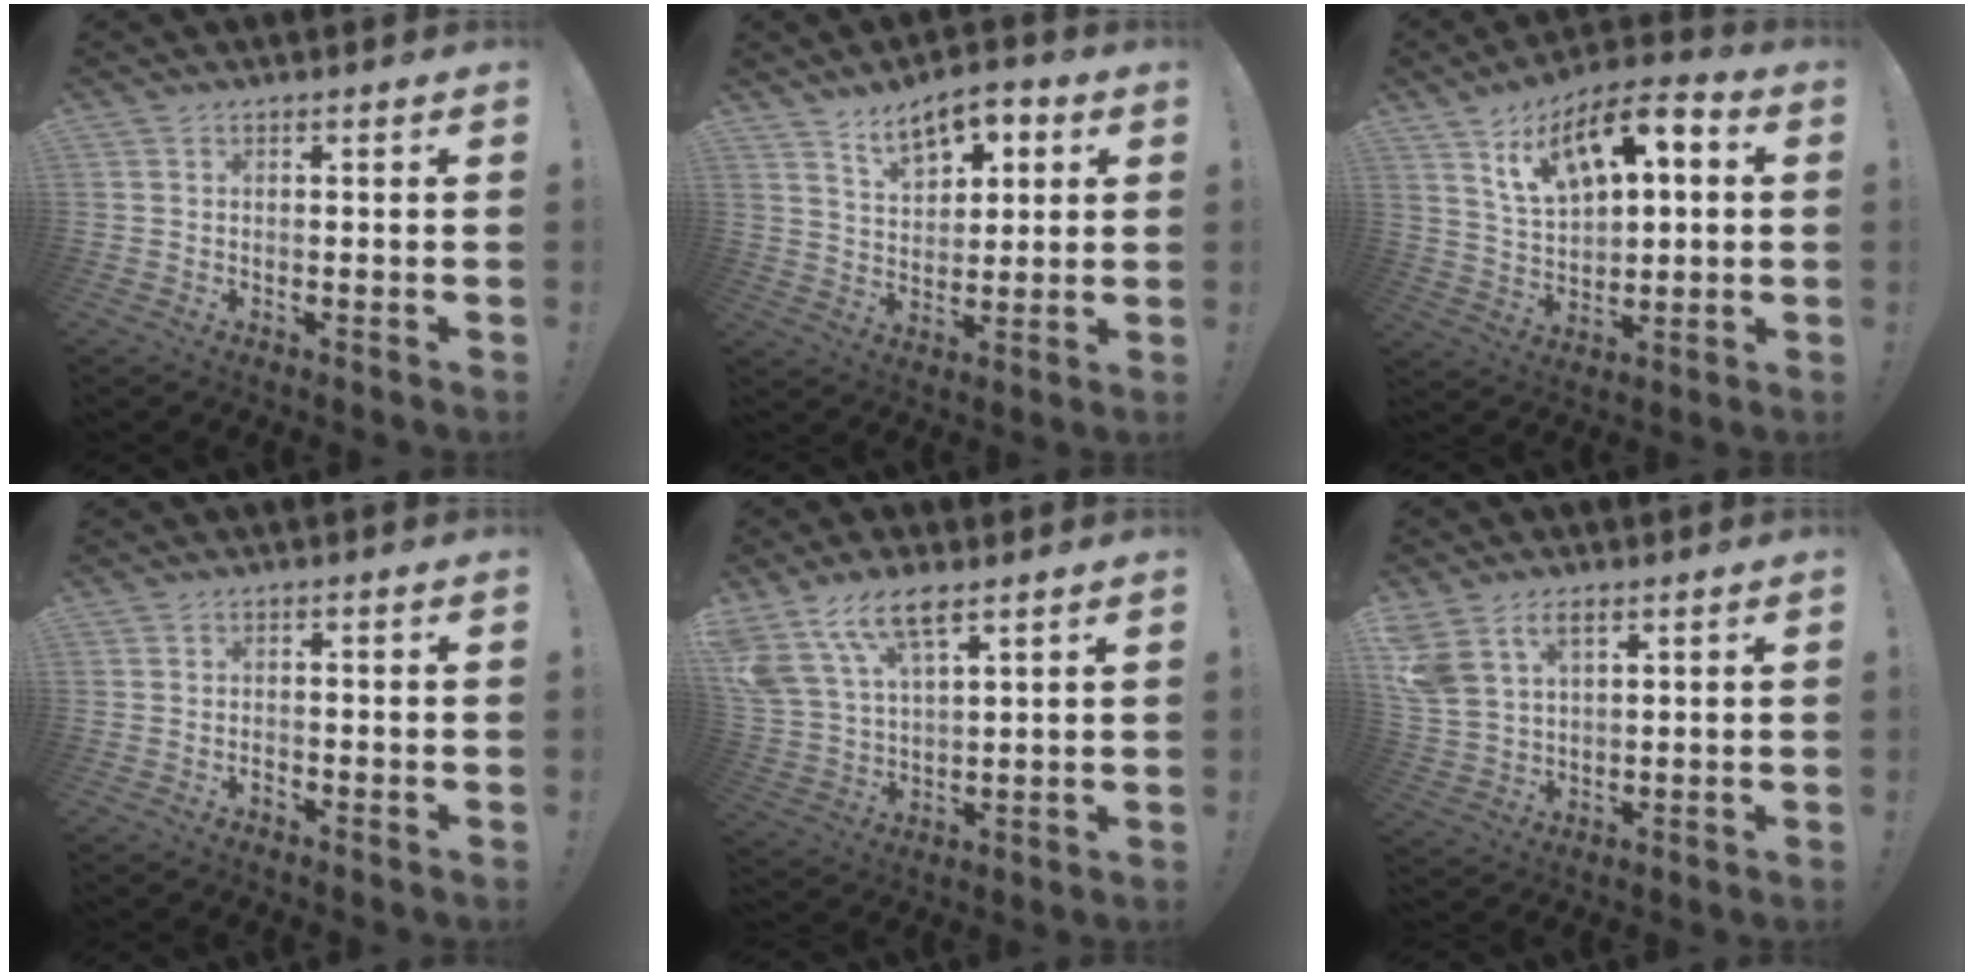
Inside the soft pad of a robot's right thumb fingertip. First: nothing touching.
{"total": 10.3, "force": [6.5, 5.6, 5.7], "torque": [-0.085, -0.030, 0.120]}
{"total": 15.0, "force": [7.5, 8.0, 10.2], "torque": [-0.167, -0.038, 0.134]}
{"total": 1.3, "force": [-1.2, 0.2, 0.3], "torque": [-0.011, 0.000, -0.021]}
{"total": 12.7, "force": [8.5, 5.4, 7.8], "torque": [-0.160, -0.037, 0.158]}
{"total": 8.4, "force": [4.6, 5.2, 4.8], "torque": [-0.100, -0.017, 0.090]}